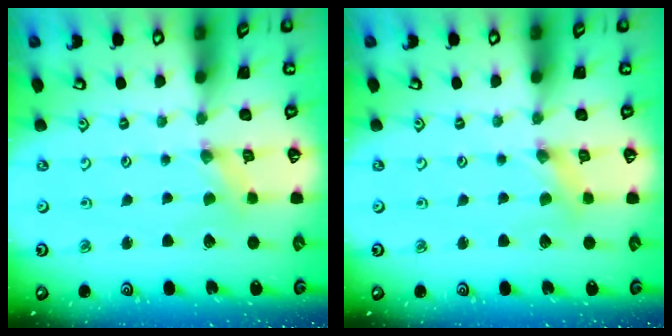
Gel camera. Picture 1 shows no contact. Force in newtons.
{"total": 1.2, "press": 1.1, "slide": 0.2}